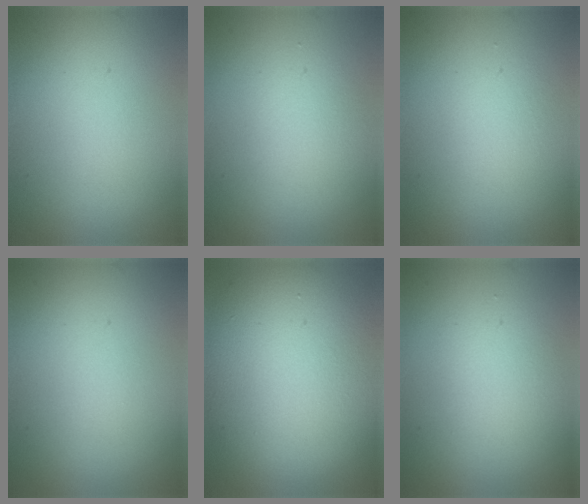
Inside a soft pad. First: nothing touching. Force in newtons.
{"total": 2.2, "press": 2.2, "slide": 0.1}
{"total": 1.4, "press": 1.4, "slide": 0.1}
{"total": 0.0}
{"total": 11.8, "press": 11.8, "slide": 0.5}
{"total": 2.4, "press": 2.4, "slide": 0.0}